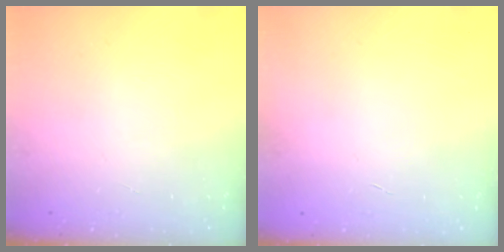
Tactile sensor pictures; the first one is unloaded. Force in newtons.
{"total": 0.0}